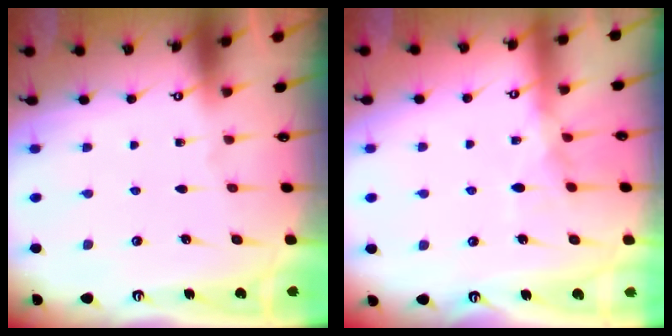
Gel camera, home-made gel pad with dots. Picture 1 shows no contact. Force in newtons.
{"total": 9.1, "press": 9.1, "slide": 0.8}